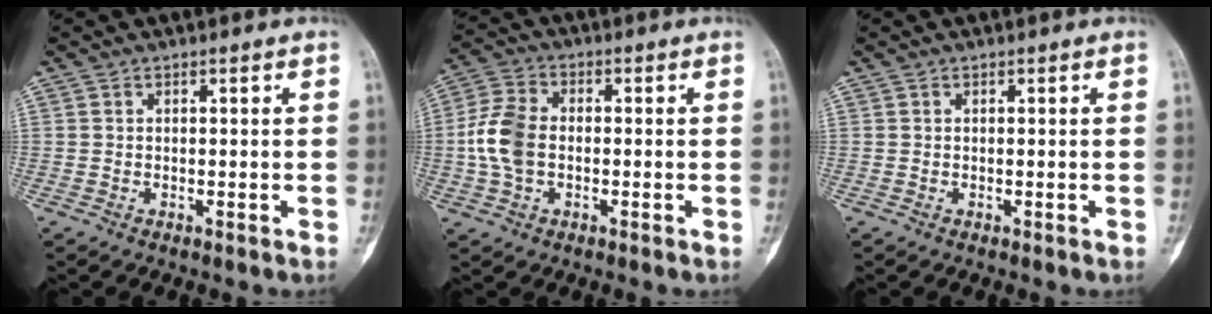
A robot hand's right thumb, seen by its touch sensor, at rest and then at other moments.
{"total": 8.9, "force": [-0.8, 5.9, 6.6], "torque": [-0.135, 0.019, -0.025]}
{"total": 0.0}